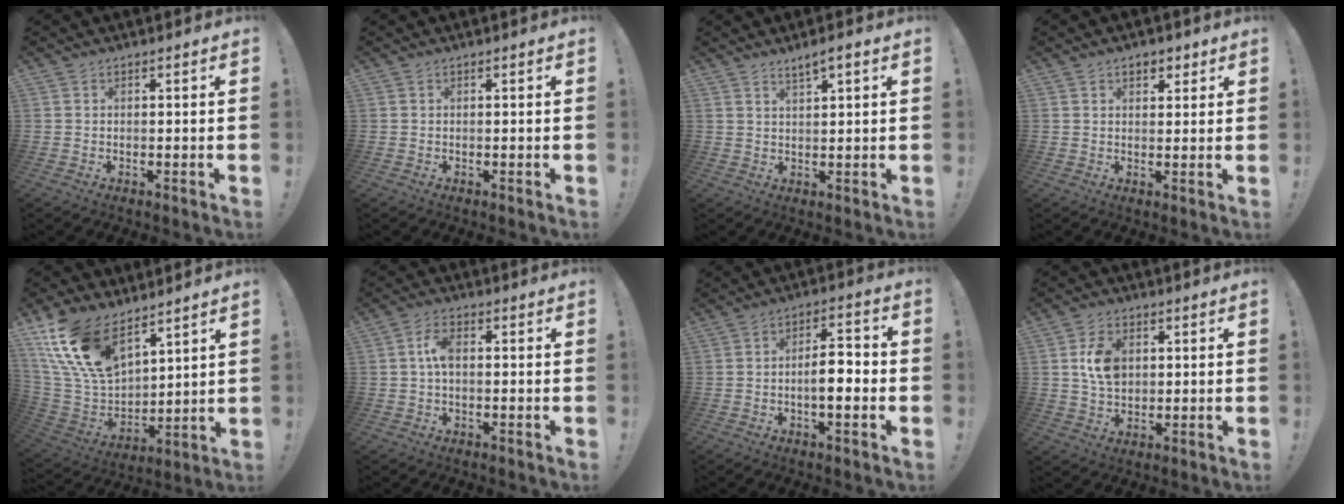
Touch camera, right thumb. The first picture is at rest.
{"total": 0.0}
{"total": 3.6, "force": [2.4, 0.5, 2.6], "torque": [-0.043, -0.012, 0.038]}
{"total": 3.8, "force": [2.0, 2.4, 2.1], "torque": [-0.021, -0.004, 0.033]}
{"total": 19.0, "force": [11.9, 9.9, 10.9], "torque": [-0.229, -0.070, 0.226]}
{"total": 5.2, "force": [0.3, 2.7, 4.4], "torque": [-0.086, 0.010, 0.005]}
{"total": 7.9, "force": [-2.1, 3.0, 7.0], "torque": [-0.109, 0.014, -0.038]}
{"total": 8.6, "force": [1.5, 6.2, 5.8], "torque": [-0.103, 0.009, 0.030]}